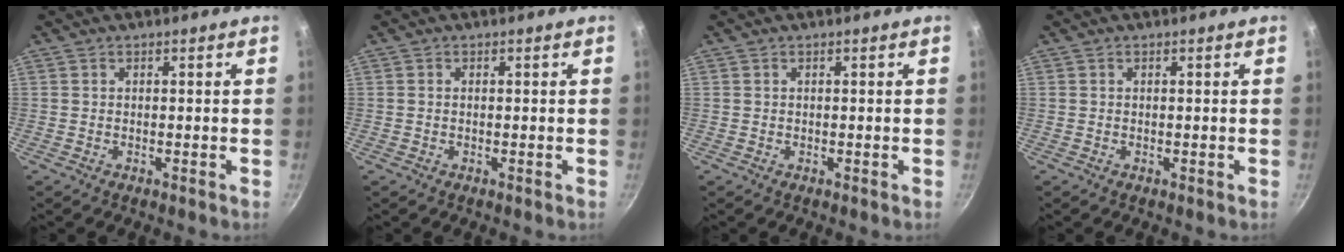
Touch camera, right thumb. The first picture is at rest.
{"total": 0.0}
{"total": 0.0}
{"total": 0.0}